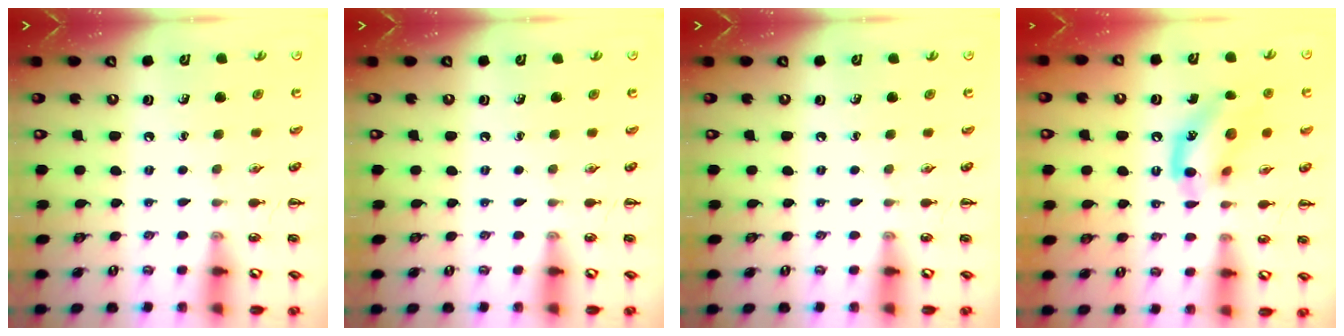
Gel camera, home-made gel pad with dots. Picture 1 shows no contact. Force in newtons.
{"total": 0.0}
{"total": 0.0}
{"total": 13.7, "press": 13.5, "slide": 2.7}